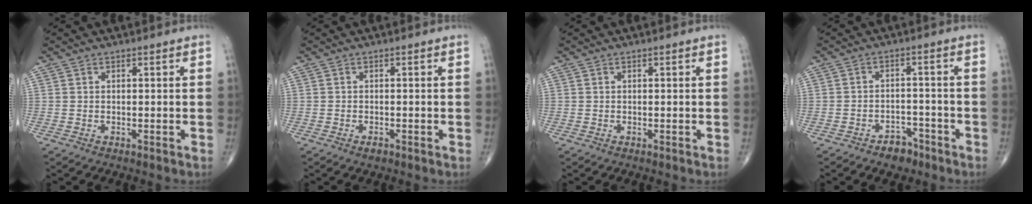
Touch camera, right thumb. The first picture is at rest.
{"total": 1.0, "force": [-0.6, 0.5, 0.6], "torque": [-0.011, 0.000, -0.011]}
{"total": 0.0}
{"total": 4.4, "force": [-3.1, 2.7, 1.6], "torque": [-0.010, 0.026, -0.045]}